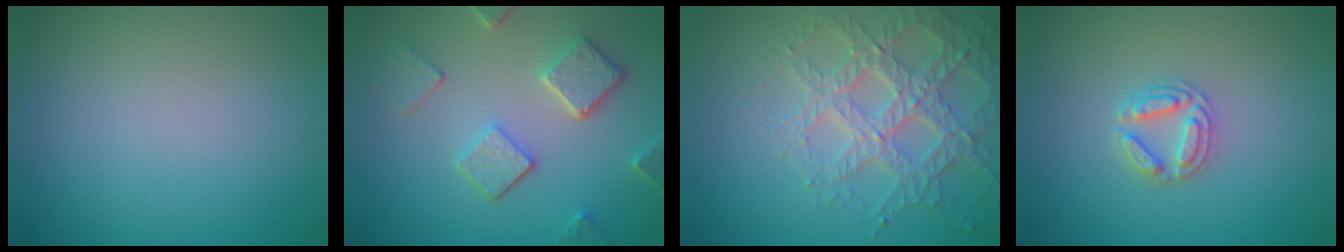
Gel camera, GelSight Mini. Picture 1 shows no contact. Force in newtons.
{"total": 4.9, "press": 3.8, "slide": 3.2}
{"total": 4.6, "press": 4.4, "slide": 1.4}
{"total": 2.8, "press": 2.7, "slide": 0.5}